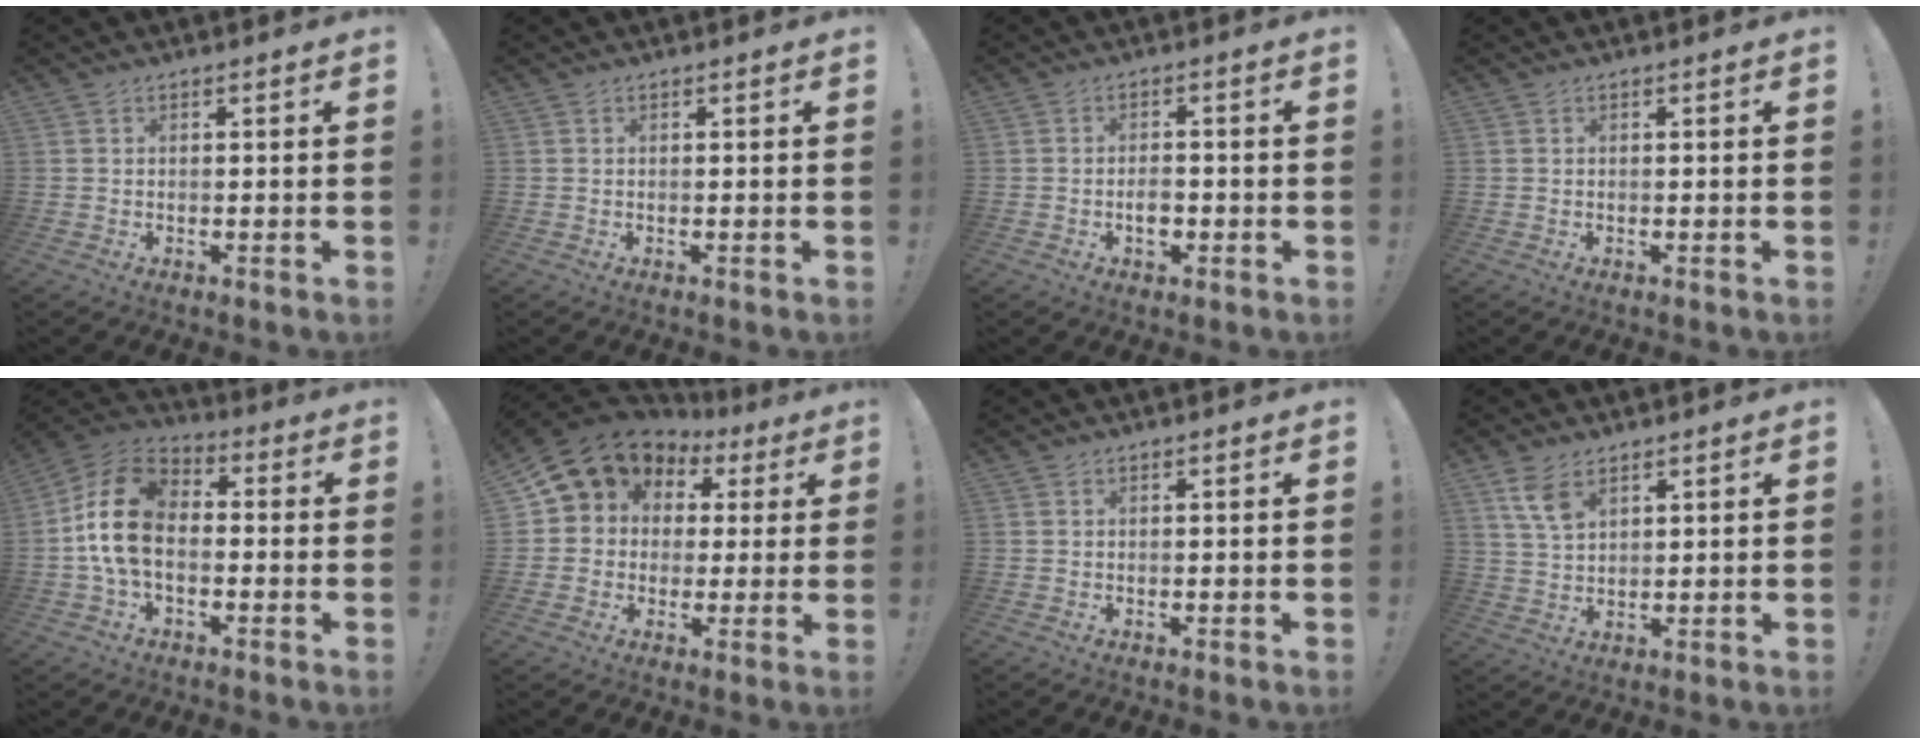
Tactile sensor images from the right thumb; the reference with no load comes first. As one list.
[{"total": 0.0}, {"total": 3.9, "force": [-1.5, 2.4, 2.7], "torque": [-0.035, 0.006, -0.027]}, {"total": 0.0}, {"total": 16.3, "force": [-0.9, 10.8, 12.2], "torque": [-0.236, 0.030, -0.009]}, {"total": 9.6, "force": [3.4, 8.3, 3.5], "torque": [-0.062, -0.030, 0.066]}, {"total": 0.0}, {"total": 6.5, "force": [3.9, 3.3, 4.1], "torque": [-0.080, -0.015, 0.075]}]